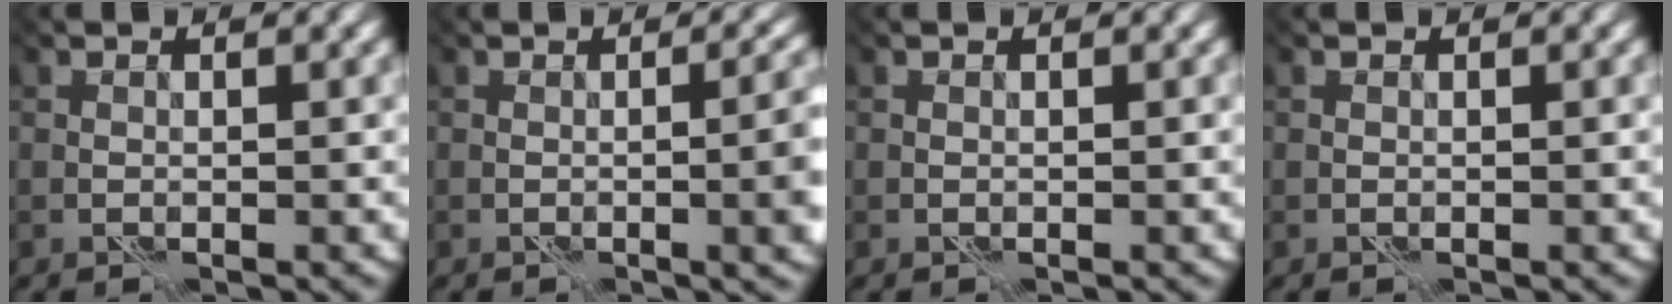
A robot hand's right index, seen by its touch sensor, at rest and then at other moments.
{"total": 5.0, "force": [-0.5, 1.5, 4.7], "torque": [-0.031, 0.007, -0.002]}
{"total": 0.0}
{"total": 0.0}